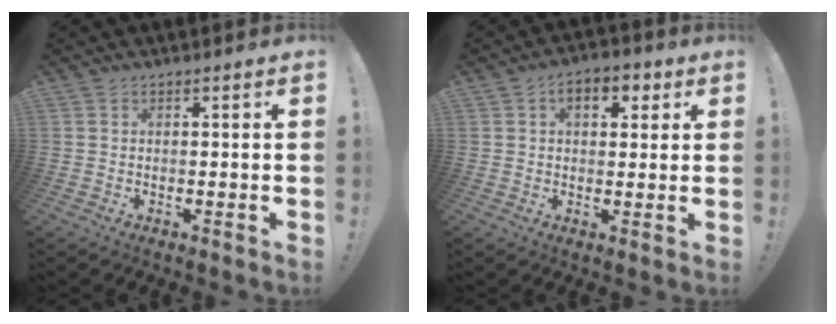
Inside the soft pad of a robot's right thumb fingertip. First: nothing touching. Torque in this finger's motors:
{"motor_torque": [0.38, 1.69, 0.72, -0.12, 0.02]}